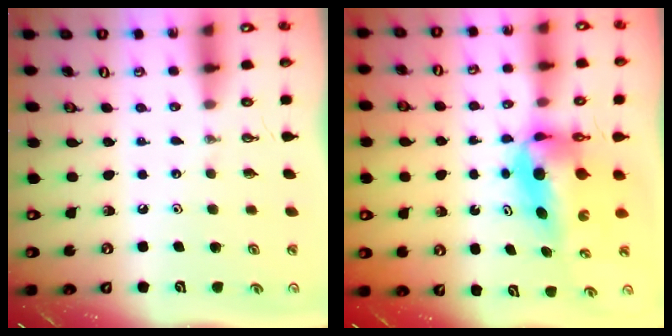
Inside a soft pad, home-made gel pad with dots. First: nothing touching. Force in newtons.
{"total": 8.4, "press": 7.5, "slide": 3.9}